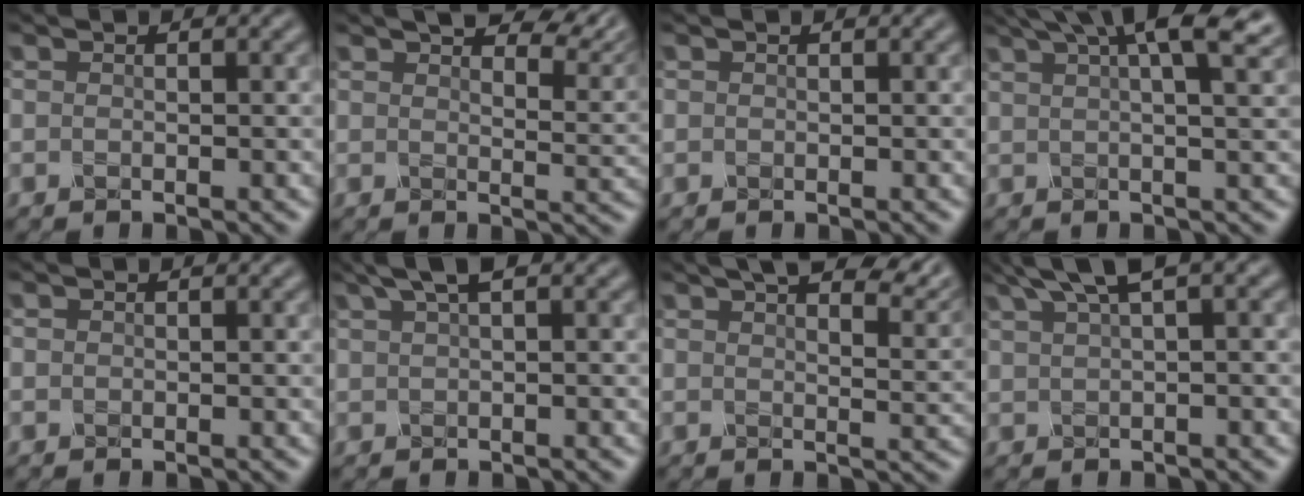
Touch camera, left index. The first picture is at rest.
{"total": 6.8, "force": [4.7, 2.3, 4.3], "torque": [-0.045, 0.020, 0.066]}
{"total": 0.8, "force": [0.0, -0.4, -0.8], "torque": [0.007, -0.002, 0.007]}
{"total": 8.2, "force": [4.6, 1.7, 6.5], "torque": [-0.057, 0.034, 0.047]}
{"total": 0.5, "force": [-0.1, -0.3, -0.4], "torque": [0.003, -0.002, 0.005]}
{"total": 2.0, "force": [1.4, 0.0, 1.5], "torque": [-0.026, 0.007, 0.031]}
{"total": 8.7, "force": [5.8, 2.7, 5.9], "torque": [-0.065, 0.033, 0.073]}
{"total": 4.4, "force": [2.8, 0.4, 3.4], "torque": [-0.040, 0.021, 0.053]}